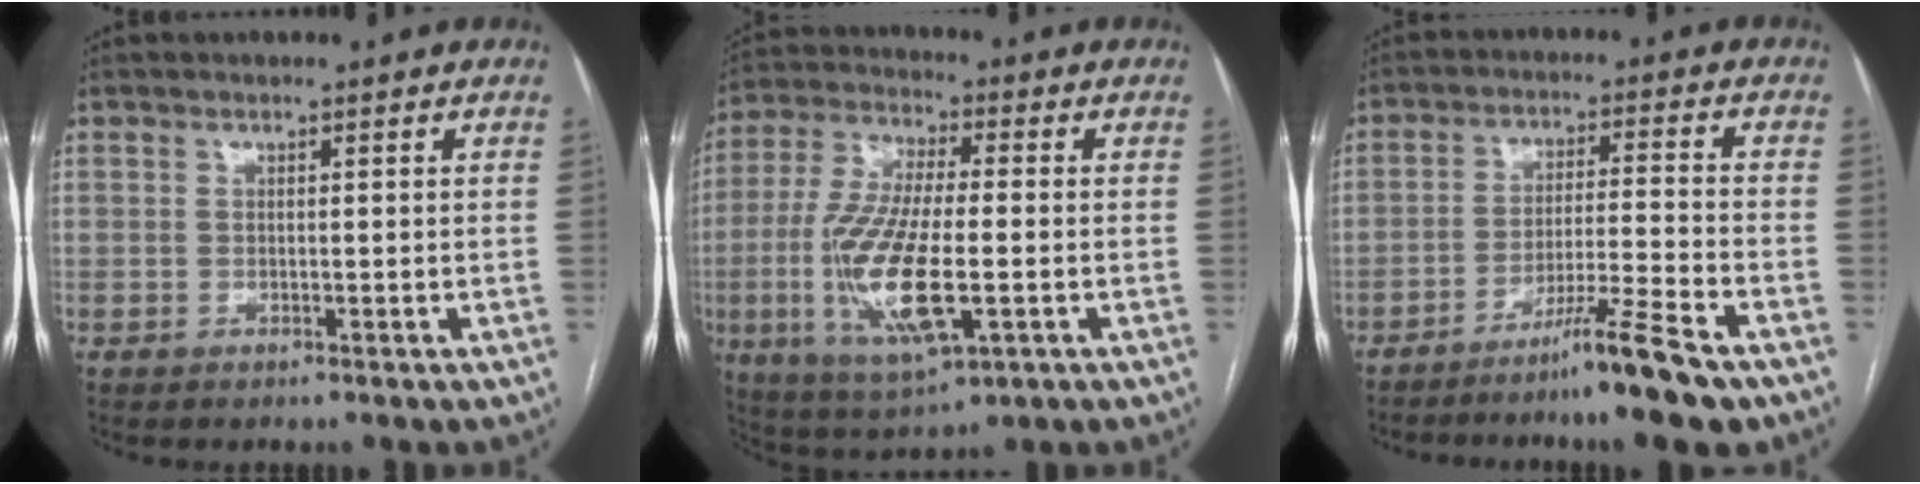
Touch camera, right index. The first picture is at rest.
{"total": 16.0, "force": [-3.5, 4.2, 15.0], "torque": [-0.317, -0.017, -0.057]}
{"total": 10.1, "force": [-7.3, -1.1, 7.0], "torque": [-0.112, -0.022, -0.127]}